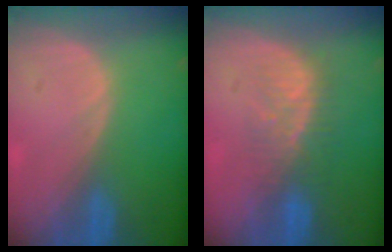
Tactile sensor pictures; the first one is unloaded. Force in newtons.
{"total": 5.7, "press": 5.5, "slide": 1.4}